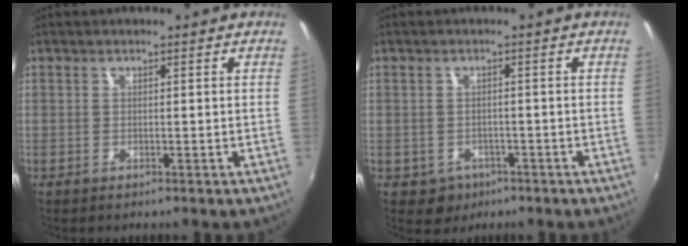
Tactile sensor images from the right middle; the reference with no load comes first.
{"total": 3.5, "force": [-1.6, 3.0, 0.8], "torque": [-0.027, -0.001, -0.017]}